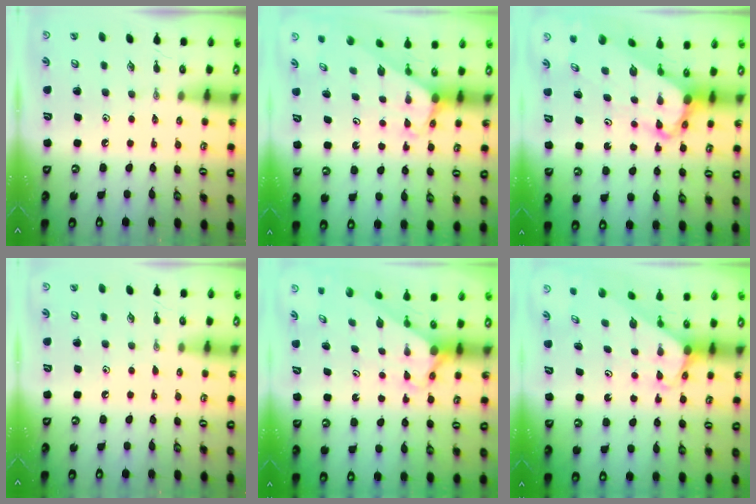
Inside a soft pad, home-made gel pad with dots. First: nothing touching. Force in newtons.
{"total": 2.1, "press": 2.1, "slide": 0.1}
{"total": 5.0, "press": 4.9, "slide": 0.4}
{"total": 2.8, "press": 2.8, "slide": 0.3}
{"total": 2.8, "press": 2.8, "slide": 0.0}
{"total": 2.0, "press": 2.0, "slide": 0.2}